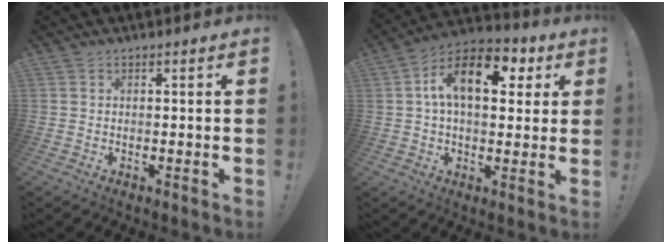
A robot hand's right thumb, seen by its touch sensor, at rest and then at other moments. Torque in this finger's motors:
{"motor_torque": [0.49, 0.49, 0.54, 0.75, 0.42]}